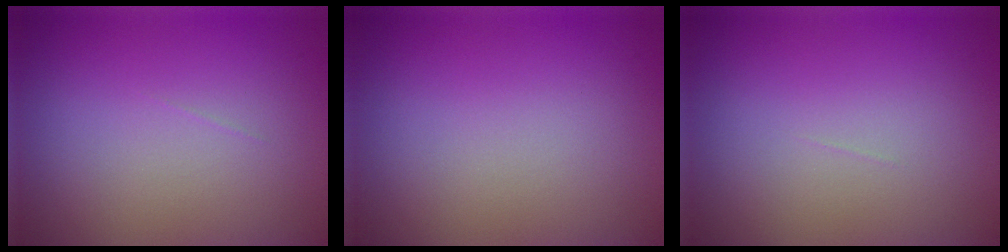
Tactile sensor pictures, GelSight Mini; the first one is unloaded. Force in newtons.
{"total": 0.0}
{"total": 0.0}